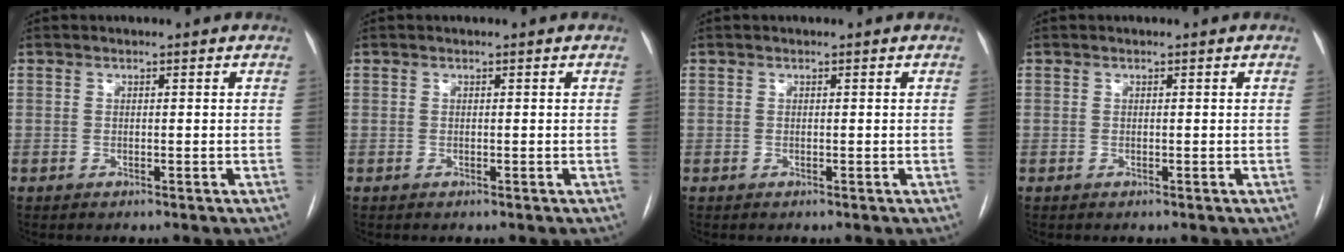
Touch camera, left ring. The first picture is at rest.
{"total": 0.0}
{"total": 0.0}
{"total": 0.0}